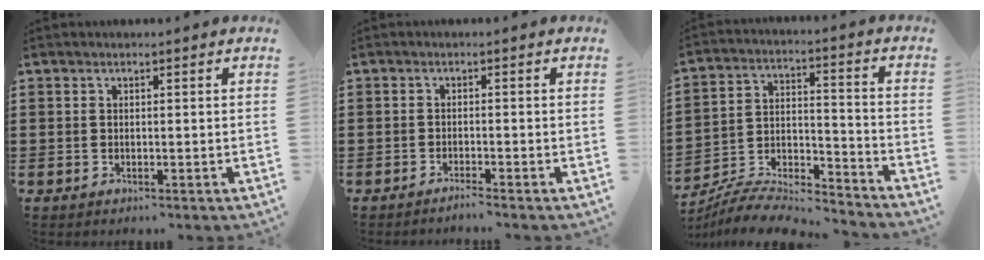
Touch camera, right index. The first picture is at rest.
{"total": 1.3, "force": [-1.2, -0.2, 0.3], "torque": [-0.006, 0.001, -0.024]}
{"total": 7.7, "force": [-7.4, 1.2, 1.9], "torque": [-0.029, 0.008, -0.145]}